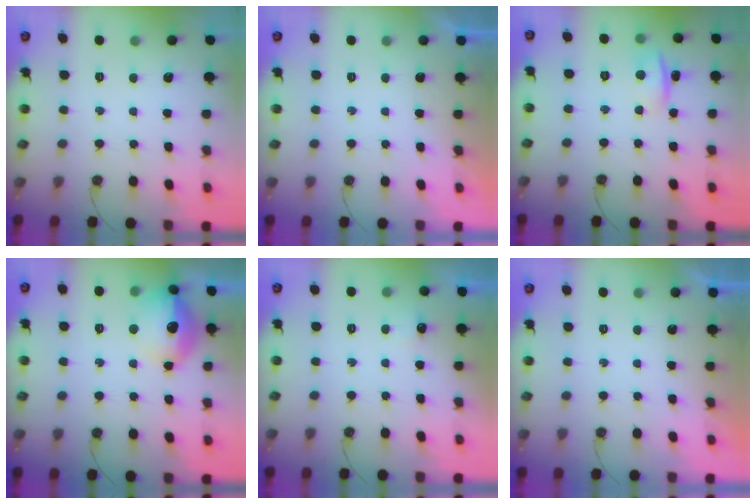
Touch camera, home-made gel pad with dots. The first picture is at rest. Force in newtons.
{"total": 0.0}
{"total": 2.0, "press": 1.5, "slide": 1.3}
{"total": 15.2, "press": 15.1, "slide": 1.2}
{"total": 12.6, "press": 3.9, "slide": 12.0}
{"total": 0.0}